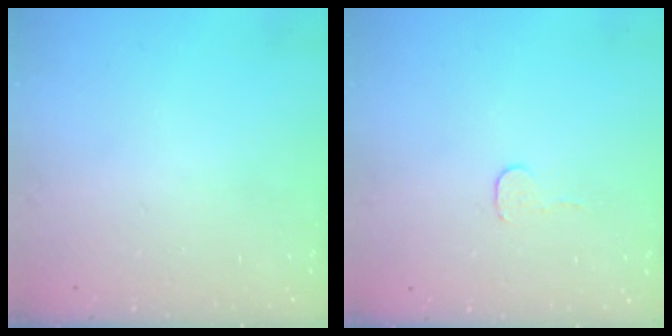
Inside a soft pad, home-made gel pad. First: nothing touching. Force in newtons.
{"total": 3.4, "press": 3.4, "slide": 0.3}